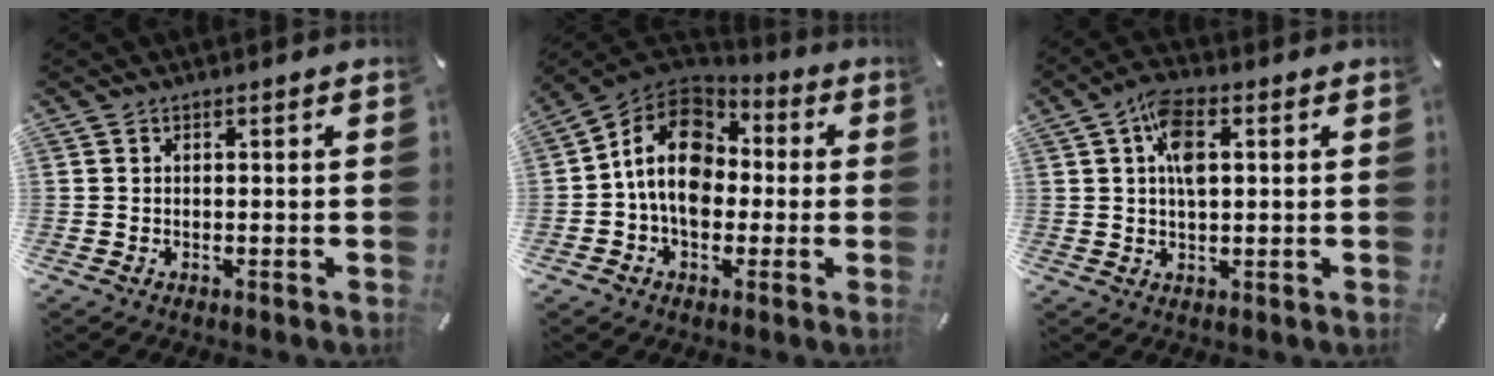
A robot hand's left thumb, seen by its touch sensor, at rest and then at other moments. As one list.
[{"total": 14.1, "force": [0.0, 11.1, 8.8], "torque": [-0.162, 0.016, 0.001]}, {"total": 7.3, "force": [1.8, 3.8, 6.0], "torque": [-0.106, 0.006, 0.030]}]